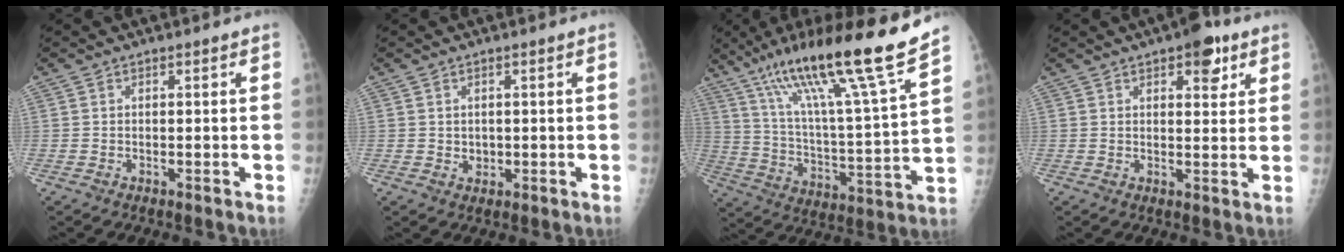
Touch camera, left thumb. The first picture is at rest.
{"total": 1.5, "force": [0.3, 1.3, 0.6], "torque": [-0.005, -0.003, 0.010]}
{"total": 22.8, "force": [16.4, 0.5, 15.7], "torque": [-0.240, -0.069, 0.283]}
{"total": 6.6, "force": [3.7, 3.0, 4.6], "torque": [-0.034, -0.013, 0.043]}